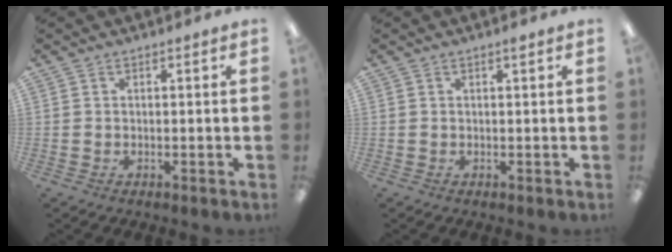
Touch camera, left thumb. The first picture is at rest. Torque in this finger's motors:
{"motor_torque": [0.13, -0.02, 0.35, -0.13, 0.00]}